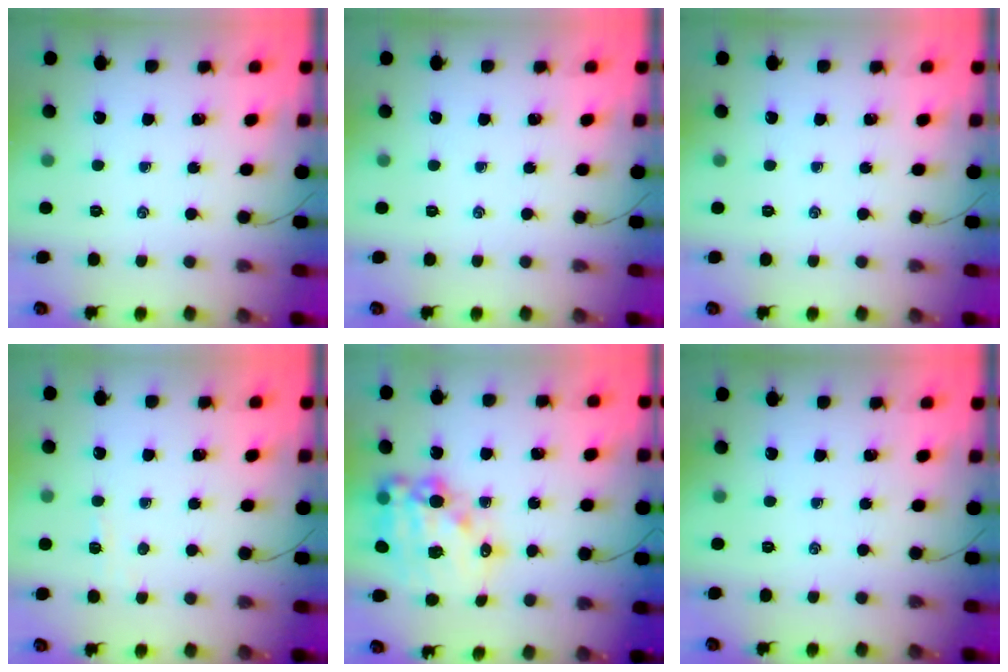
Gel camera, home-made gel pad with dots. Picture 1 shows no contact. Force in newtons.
{"total": 0.0}
{"total": 0.0}
{"total": 2.8, "press": 2.7, "slide": 0.9}
{"total": 17.2, "press": 16.8, "slide": 3.8}
{"total": 0.0}